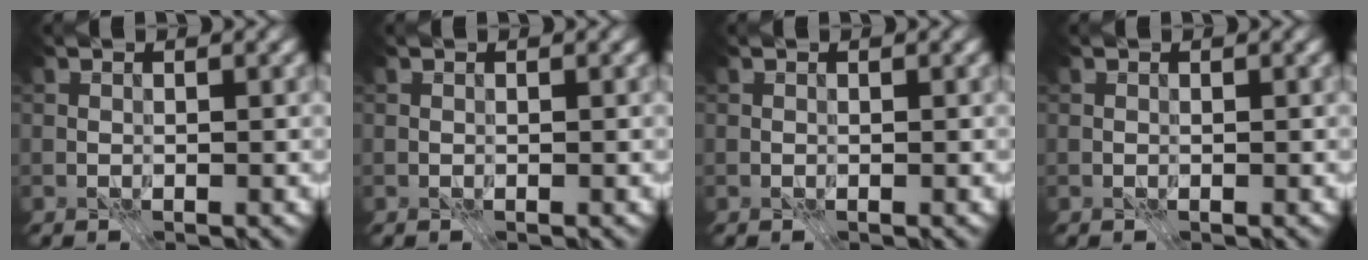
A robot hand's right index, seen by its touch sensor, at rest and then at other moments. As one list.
[{"total": 0.0}, {"total": 0.0}, {"total": 0.0}]